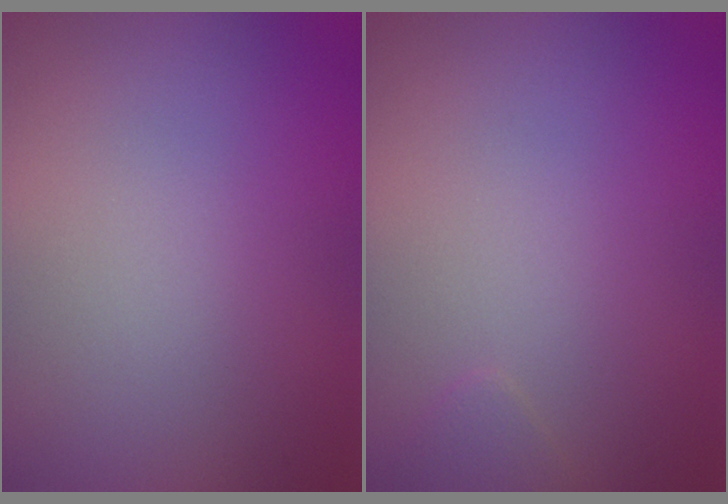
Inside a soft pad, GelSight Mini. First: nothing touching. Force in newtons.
{"total": 0.7, "press": 0.7, "slide": 0.0}